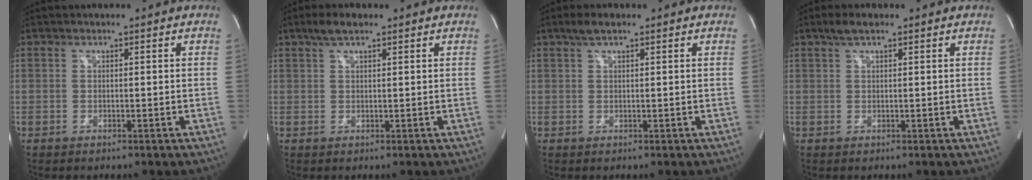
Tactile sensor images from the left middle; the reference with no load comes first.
{"total": 3.1, "force": [2.2, 0.8, 2.1], "torque": [-0.047, 0.012, 0.041]}
{"total": 2.4, "force": [1.6, 0.5, 1.6], "torque": [-0.038, 0.012, 0.030]}
{"total": 2.3, "force": [1.6, 0.5, 1.6], "torque": [-0.038, 0.012, 0.030]}